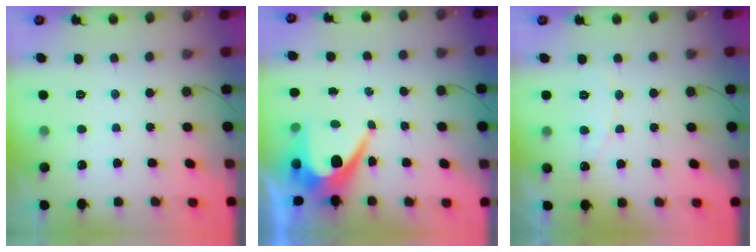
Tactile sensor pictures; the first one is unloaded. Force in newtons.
{"total": 8.5, "press": 8.5, "slide": 0.7}
{"total": 4.9, "press": 4.9, "slide": 0.3}